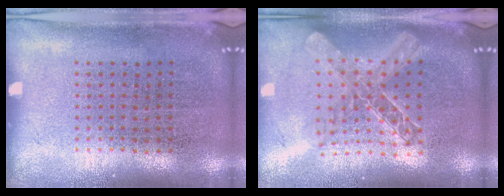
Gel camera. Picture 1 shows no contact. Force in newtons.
{"total": 1.9, "press": 1.6, "slide": 1.0}